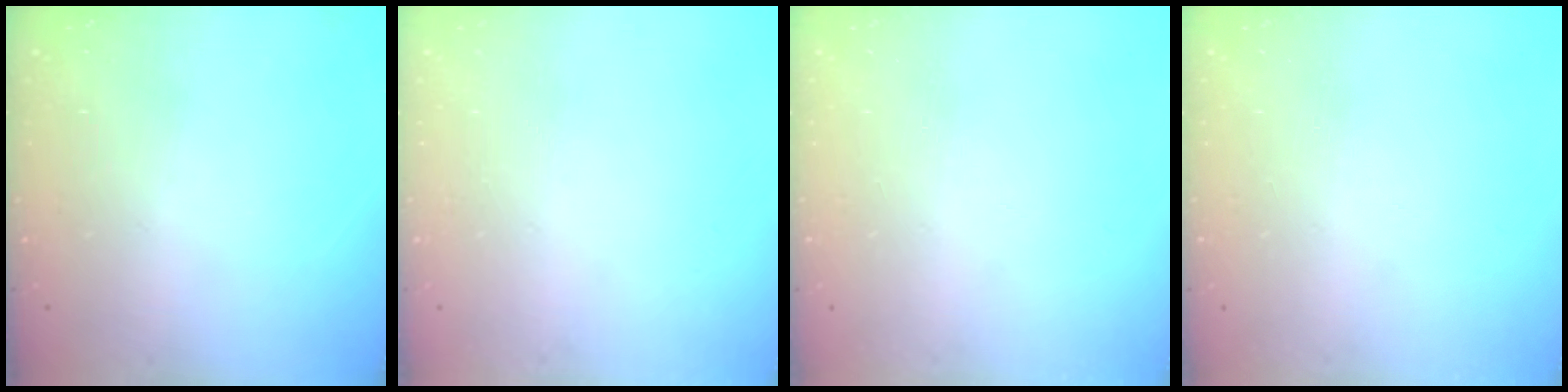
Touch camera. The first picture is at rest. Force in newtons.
{"total": 0.0}
{"total": 0.0}
{"total": 0.0}